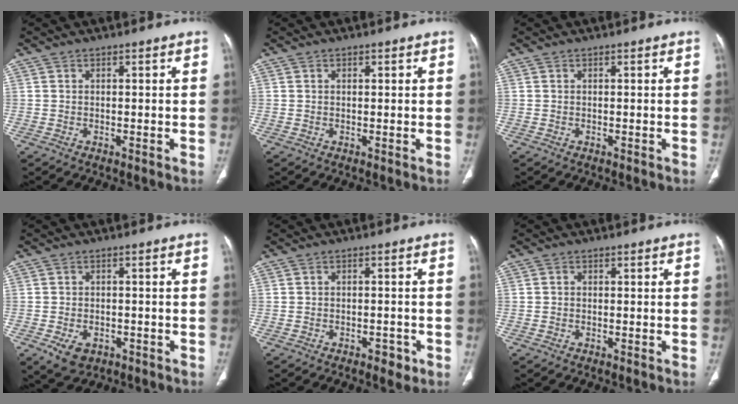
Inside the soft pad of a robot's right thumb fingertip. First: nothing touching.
{"total": 0.9, "force": [0.5, 0.5, 0.6], "torque": [-0.008, -0.001, 0.007]}
{"total": 0.0}
{"total": 4.2, "force": [-2.0, 2.9, 2.3], "torque": [-0.040, 0.004, -0.023]}
{"total": 2.8, "force": [-1.6, 1.6, 1.7], "torque": [-0.015, 0.007, -0.017]}
{"total": 0.7, "force": [-0.1, 0.6, 0.2], "torque": [-0.003, 0.002, -0.005]}